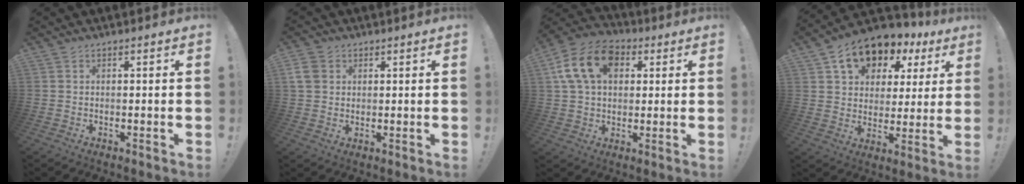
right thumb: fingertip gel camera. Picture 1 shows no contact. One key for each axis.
{"total": 5.7, "fx": 2.0, "fy": 4.6, "fz": 2.8, "tx": -0.053, "ty": -0.002, "tz": 0.041}
{"total": 16.5, "fx": 5.6, "fy": 11.7, "fz": 10.3, "tx": -0.169, "ty": -0.005, "tz": 0.108}
{"total": 13.3, "fx": 7.7, "fy": 9.1, "fz": 5.9, "tx": -0.086, "ty": -0.047, "tz": 0.144}